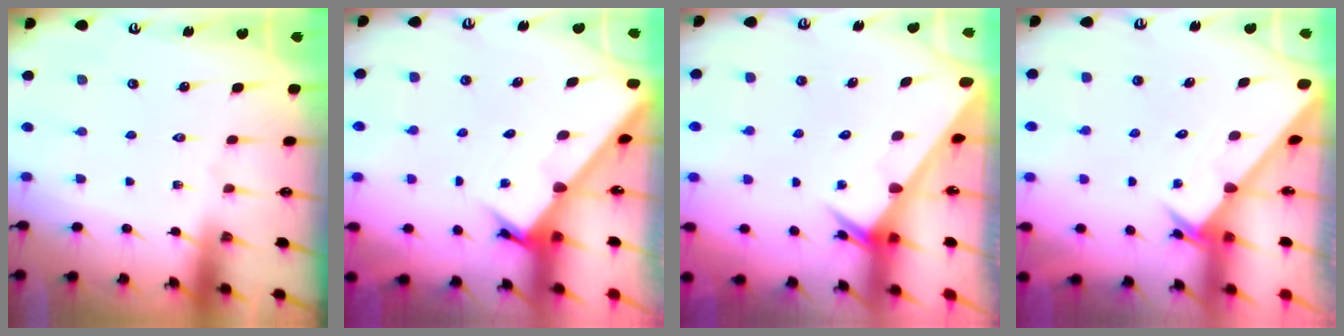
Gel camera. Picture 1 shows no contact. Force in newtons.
{"total": 2.6, "press": 2.6, "slide": 0.3}
{"total": 2.8, "press": 2.8, "slide": 0.0}
{"total": 2.2, "press": 2.2, "slide": 0.1}